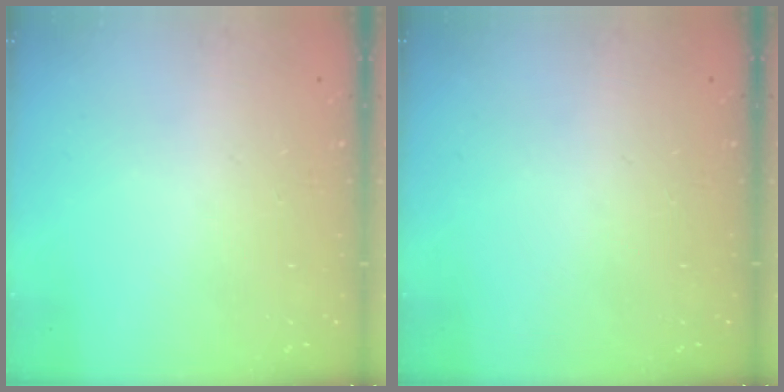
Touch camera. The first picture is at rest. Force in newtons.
{"total": 0.0}